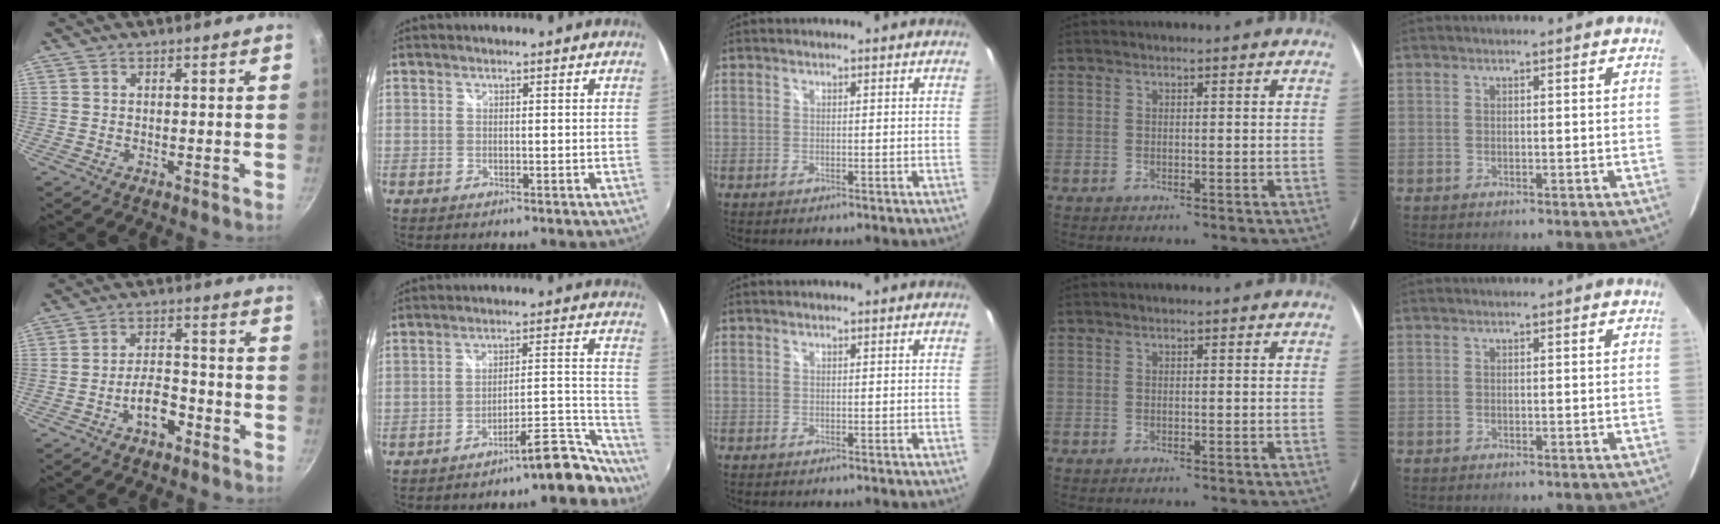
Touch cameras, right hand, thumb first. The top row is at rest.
{"thumb": {"total": 6.5, "force": [-3.5, 3.2, 4.4], "torque": [-0.058, 0.033, -0.061]}, "index": {"total": 12.1, "force": [-11.5, 1.5, 3.5], "torque": [-0.021, 0.049, -0.158]}}